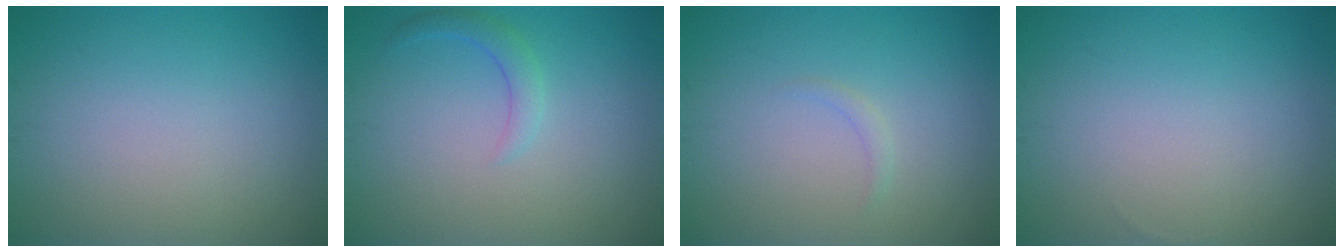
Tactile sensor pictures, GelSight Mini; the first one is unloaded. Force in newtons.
{"total": 1.6, "press": 1.6, "slide": 0.2}
{"total": 0.7, "press": 0.7, "slide": 0.1}
{"total": 0.0}